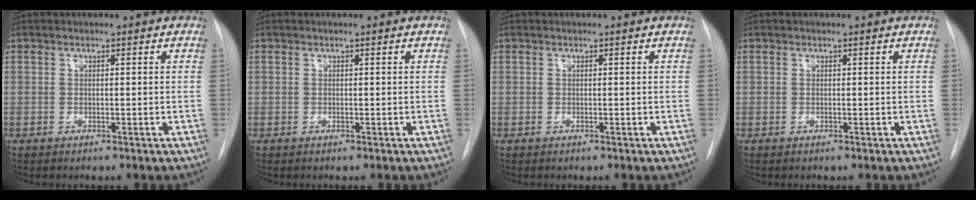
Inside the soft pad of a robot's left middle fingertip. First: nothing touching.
{"total": 0.0}
{"total": 0.0}
{"total": 0.0}